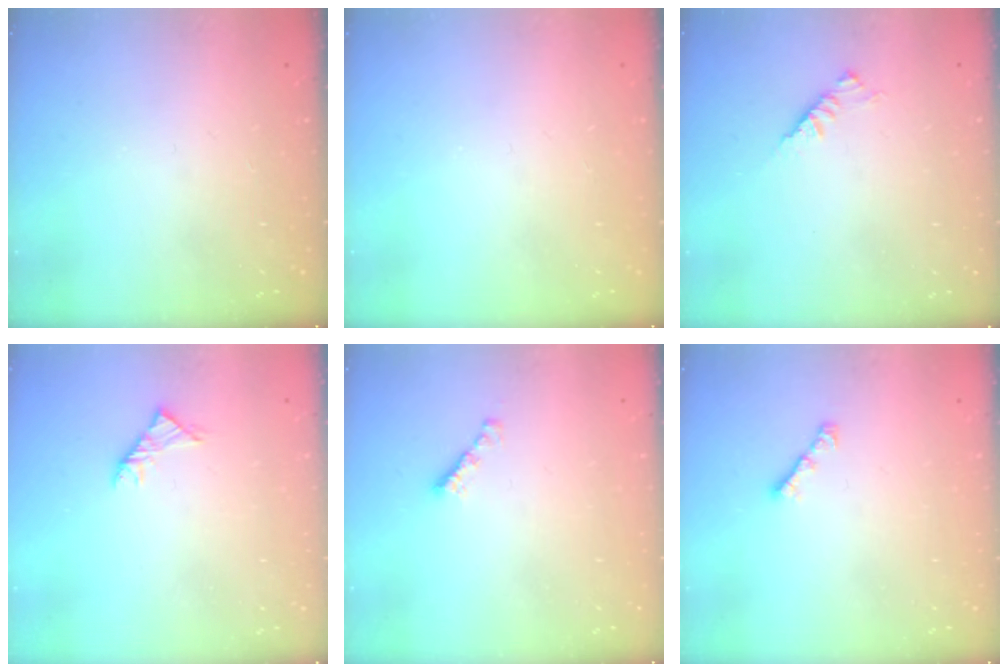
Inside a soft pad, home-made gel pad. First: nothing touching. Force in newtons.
{"total": 0.0}
{"total": 2.9, "press": 2.8, "slide": 0.7}
{"total": 2.9, "press": 2.8, "slide": 0.8}
{"total": 2.4, "press": 2.4, "slide": 0.4}
{"total": 2.6, "press": 2.5, "slide": 0.7}